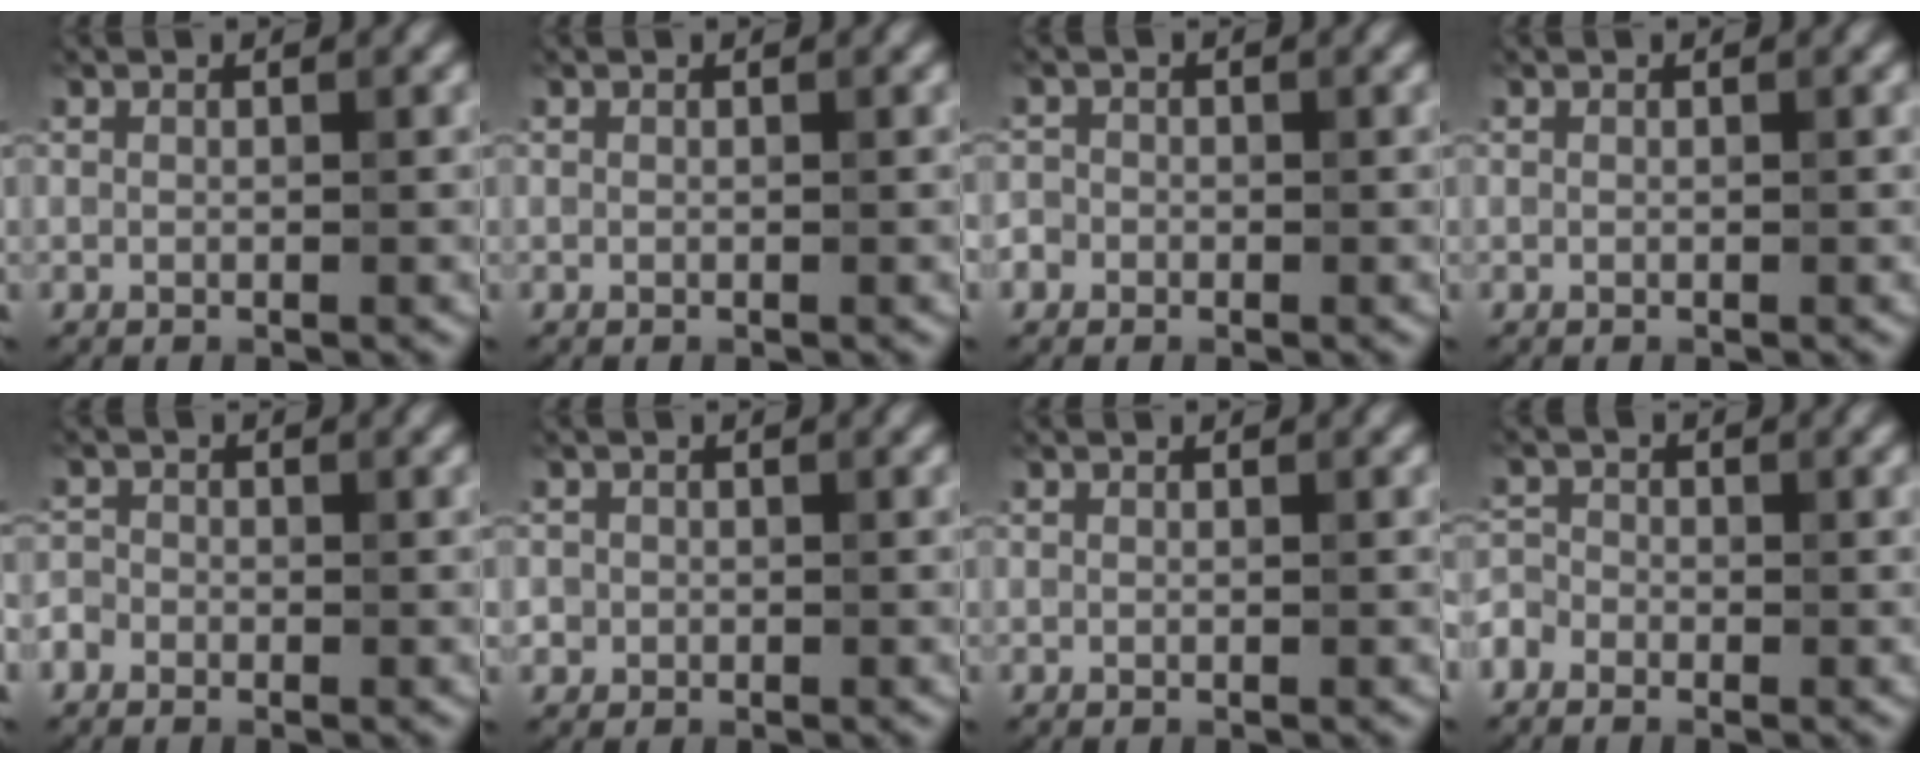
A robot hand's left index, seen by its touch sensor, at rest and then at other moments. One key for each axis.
{"total": 0.0}
{"total": 1.8, "fx": -0.5, "fy": 1.7, "fz": 0.5, "tx": 0.000, "ty": 0.015, "tz": -0.021}
{"total": 0.0}
{"total": 1.6, "fx": -0.8, "fy": 1.3, "fz": 0.4, "tx": -0.001, "ty": 0.009, "tz": -0.018}
{"total": 1.1, "fx": -0.2, "fy": 1.1, "fz": 0.1, "tx": 0.009, "ty": -0.004, "tz": -0.002}
{"total": 0.0}
{"total": 2.1, "fx": -1.3, "fy": 1.5, "fz": 0.7, "tx": -0.010, "ty": 0.011, "tz": -0.029}